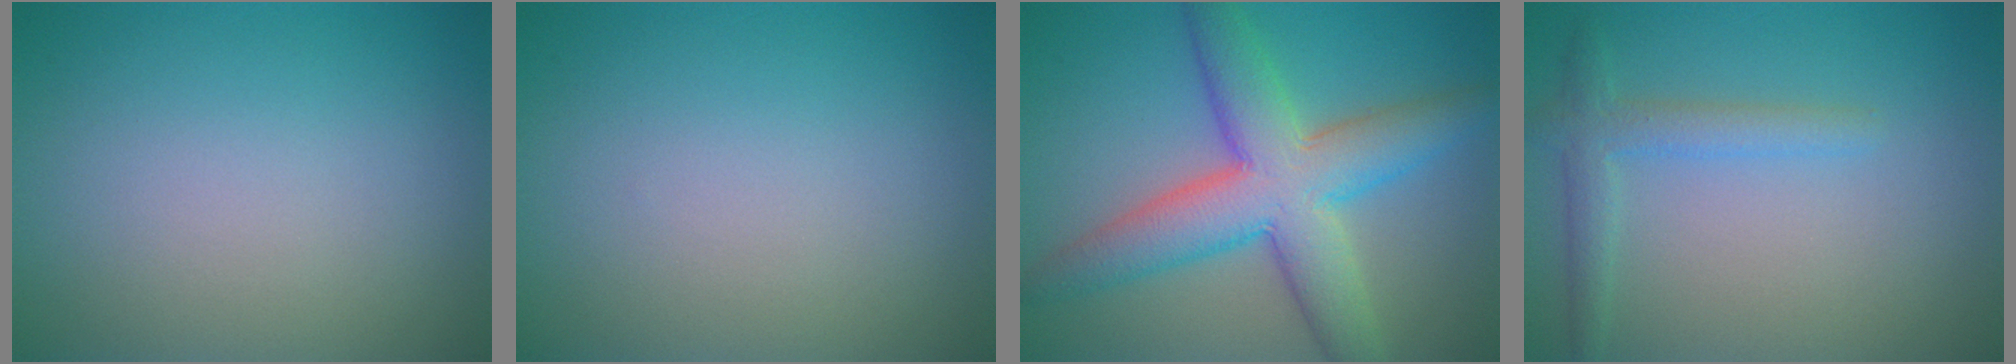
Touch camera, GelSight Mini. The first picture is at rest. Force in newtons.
{"total": 0.0}
{"total": 8.5, "press": 8.5, "slide": 0.3}
{"total": 2.4, "press": 2.4, "slide": 0.0}